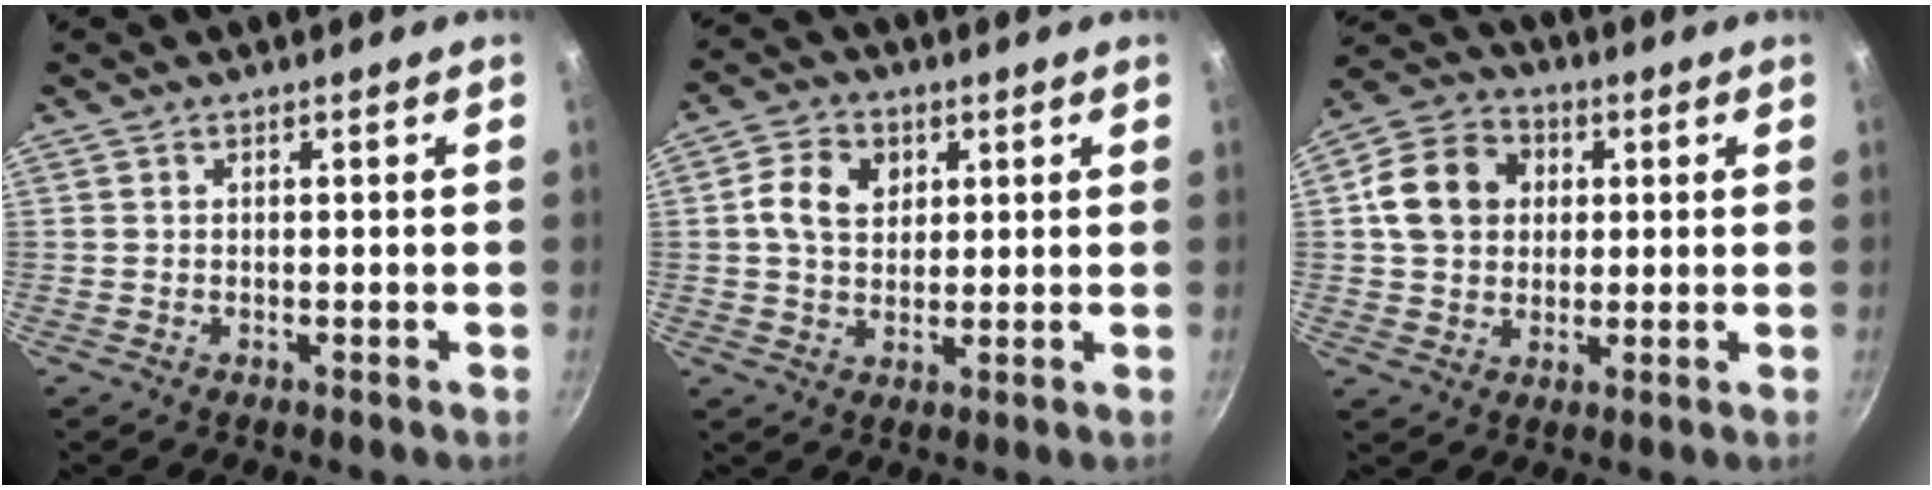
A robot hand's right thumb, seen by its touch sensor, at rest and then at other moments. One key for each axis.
{"total": 7.8, "fx": 1.9, "fy": 6.0, "fz": 4.7, "tx": -0.069, "ty": 0.000, "tz": 0.030}
{"total": 12.3, "fx": 1.8, "fy": 10.3, "fz": 6.5, "tx": -0.096, "ty": 0.012, "tz": 0.023}